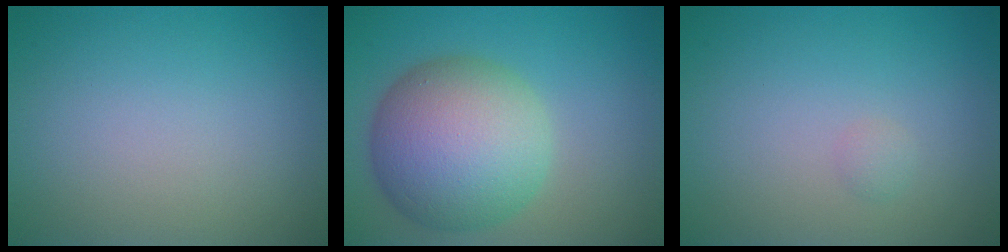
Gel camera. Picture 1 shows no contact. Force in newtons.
{"total": 10.1, "press": 10.1, "slide": 0.3}
{"total": 0.6, "press": 0.6, "slide": 0.1}